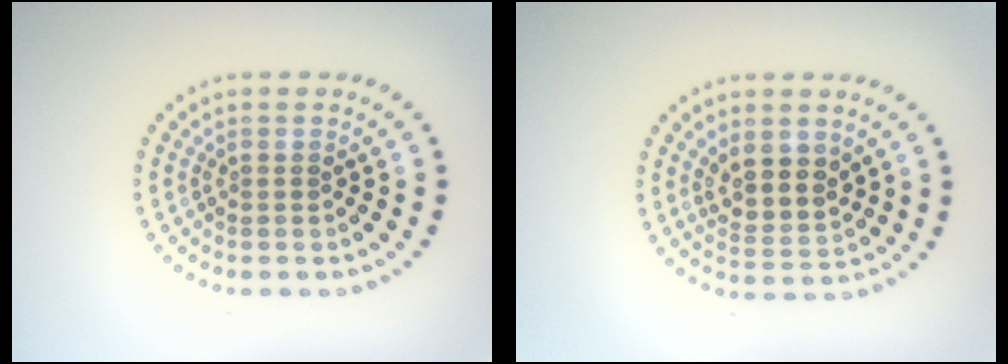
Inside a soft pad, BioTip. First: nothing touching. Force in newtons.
{"total": 3.3, "press": 3.0, "slide": 1.3}